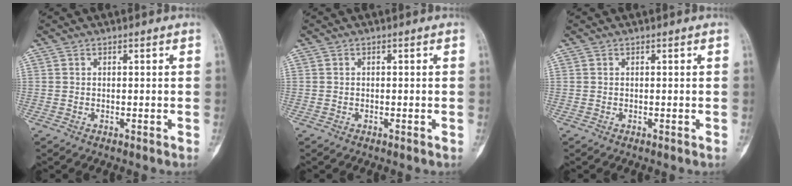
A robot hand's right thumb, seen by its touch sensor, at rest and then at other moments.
{"total": 0.0}
{"total": 0.0}